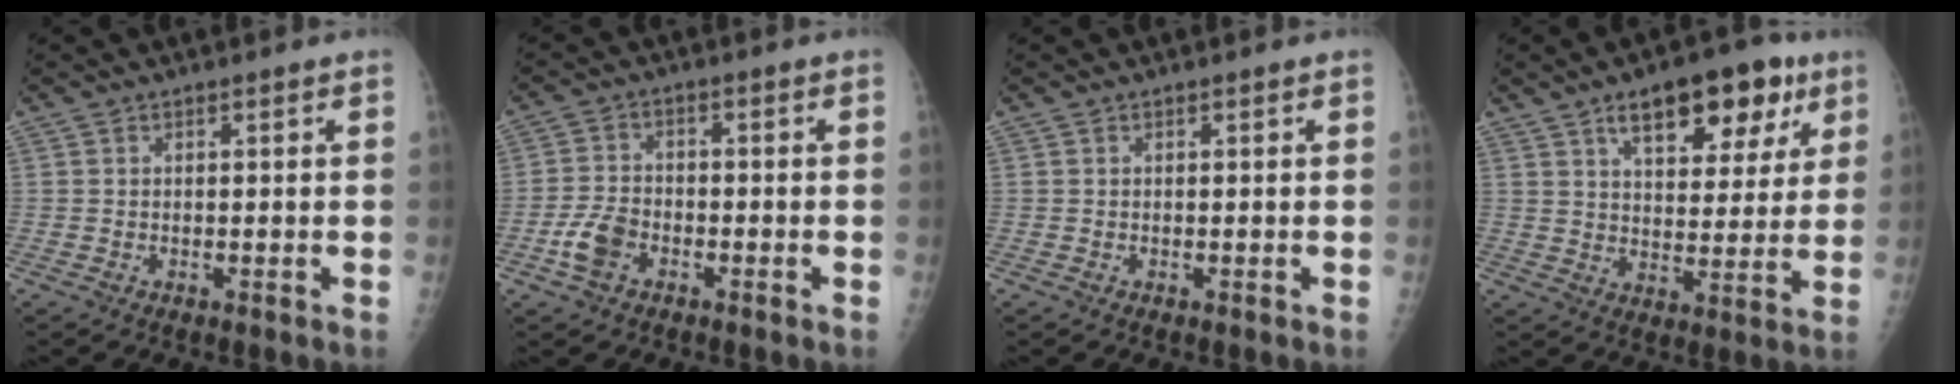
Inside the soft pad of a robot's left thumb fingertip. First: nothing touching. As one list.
[{"total": 5.5, "force": [-2.7, 3.6, 3.3], "torque": [-0.064, 0.014, -0.054]}, {"total": 0.0}, {"total": 15.7, "force": [8.4, 7.5, 10.9], "torque": [-0.108, -0.020, 0.123]}]